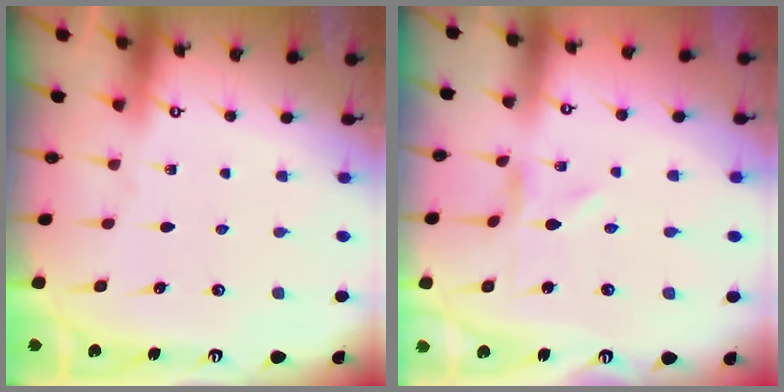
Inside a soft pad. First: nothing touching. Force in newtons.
{"total": 0.0}